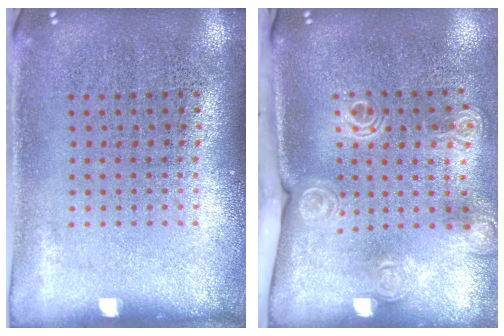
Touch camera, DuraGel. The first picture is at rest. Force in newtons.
{"total": 2.0, "press": 1.6, "slide": 1.3}